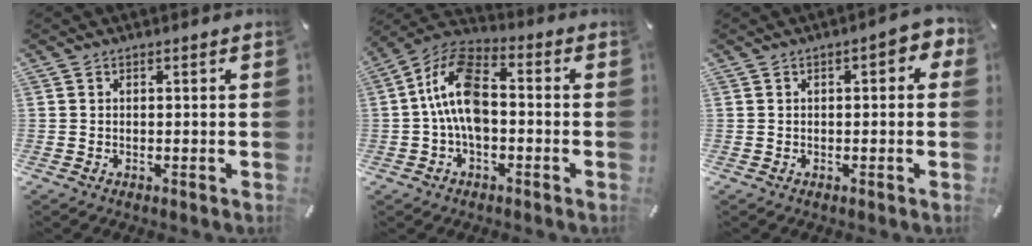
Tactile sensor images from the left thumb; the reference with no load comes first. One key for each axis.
{"total": 12.8, "fx": -1.2, "fy": 7.3, "fz": 10.5, "tx": -0.223, "ty": 0.008, "tz": -0.023}
{"total": 4.1, "fx": 0.1, "fy": 1.9, "fz": 3.7, "tx": -0.045, "ty": 0.004, "tz": -0.005}